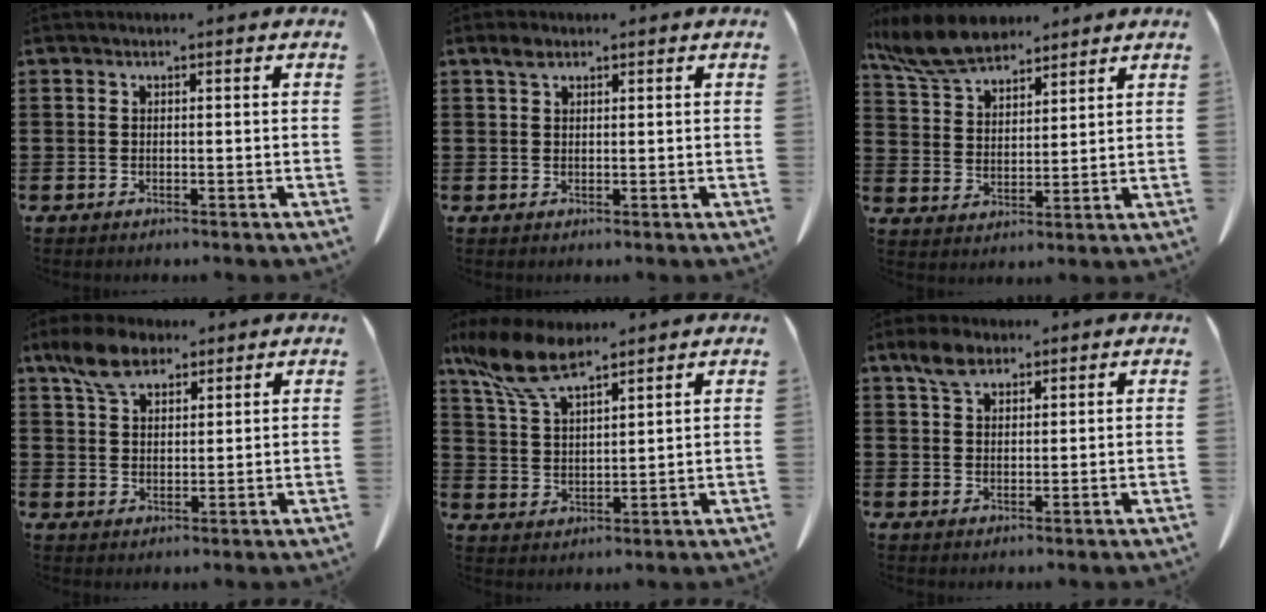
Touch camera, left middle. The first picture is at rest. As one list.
[{"total": 1.8, "force": [1.2, 1.0, 1.0], "torque": [-0.024, 0.002, 0.023]}, {"total": 8.2, "force": [7.2, 2.5, 3.0], "torque": [-0.087, -0.015, 0.139]}, {"total": 6.8, "force": [4.8, 3.4, 3.3], "torque": [-0.083, 0.002, 0.091]}, {"total": 9.4, "force": [7.0, 3.0, 5.6], "torque": [-0.142, -0.020, 0.128]}, {"total": 4.1, "force": [2.8, 2.2, 1.9], "torque": [-0.040, 0.005, 0.052]}]